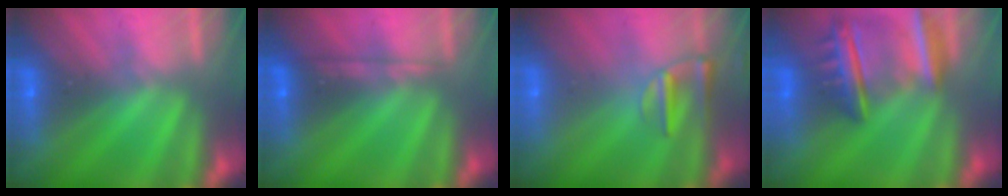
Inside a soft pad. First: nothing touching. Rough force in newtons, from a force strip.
{"total": 2.2}
{"total": 2.4}
{"total": 7.6}